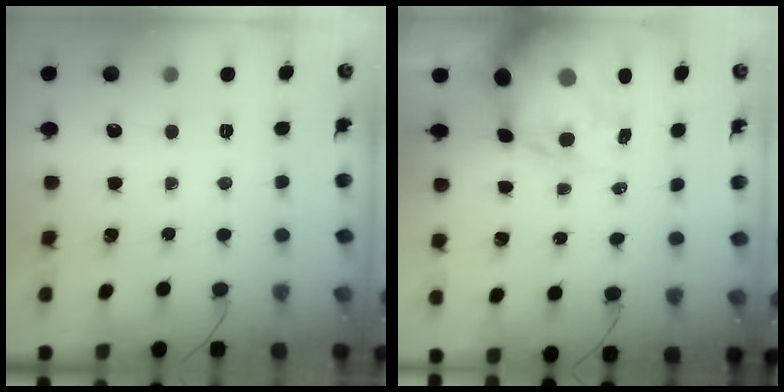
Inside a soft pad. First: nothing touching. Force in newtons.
{"total": 13.7, "press": 13.3, "slide": 3.4}